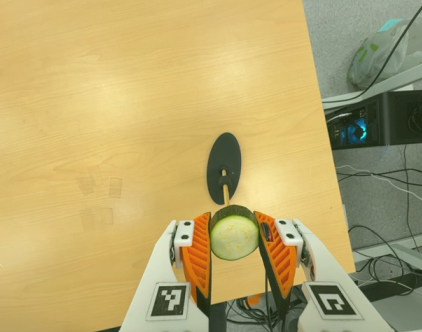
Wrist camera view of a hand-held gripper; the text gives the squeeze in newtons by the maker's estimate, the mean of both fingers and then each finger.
{"total": 11.6, "left": 10.7, "right": 12.6}